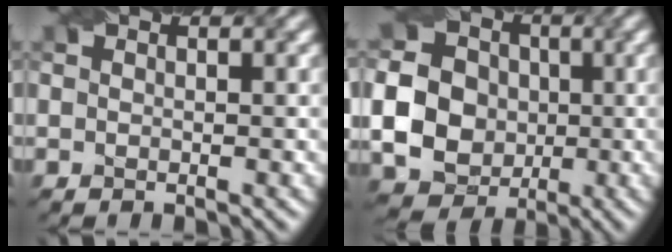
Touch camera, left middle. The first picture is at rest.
{"total": 13.8, "force": [-1.0, 13.0, 4.5], "torque": [-0.129, -0.007, -0.039]}